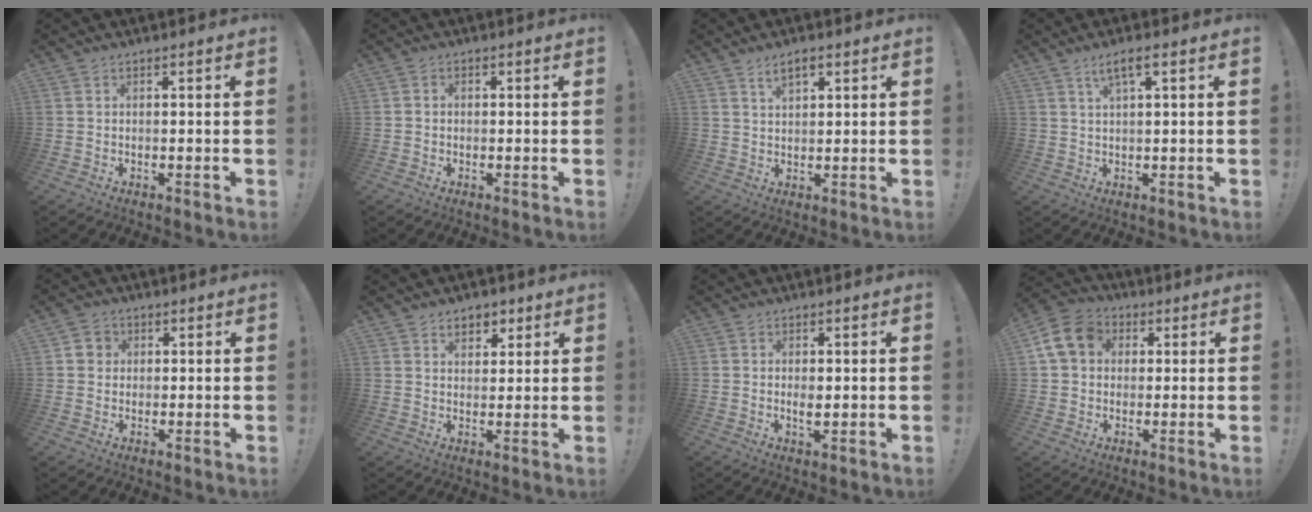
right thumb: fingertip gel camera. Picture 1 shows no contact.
{"total": 1.0, "force": [-0.4, 0.9, 0.4], "torque": [-0.007, 0.003, -0.007]}
{"total": 4.5, "force": [2.6, 2.1, 3.1], "torque": [-0.042, -0.009, 0.044]}
{"total": 4.1, "force": [1.9, 0.7, 3.6], "torque": [-0.066, 0.000, 0.028]}
{"total": 3.9, "force": [0.7, 3.7, 1.1], "torque": [-0.016, 0.007, 0.014]}
{"total": 5.1, "force": [3.0, 3.8, 1.7], "torque": [-0.008, -0.015, 0.052]}
{"total": 2.0, "force": [0.1, 0.8, 1.8], "torque": [-0.019, -0.005, 0.000]}
{"total": 12.2, "force": [3.0, 10.0, 6.3], "torque": [-0.104, 0.008, 0.066]}